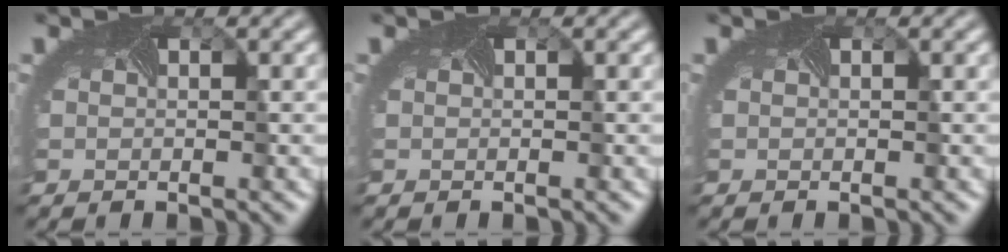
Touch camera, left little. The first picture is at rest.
{"total": 0.0}
{"total": 0.0}